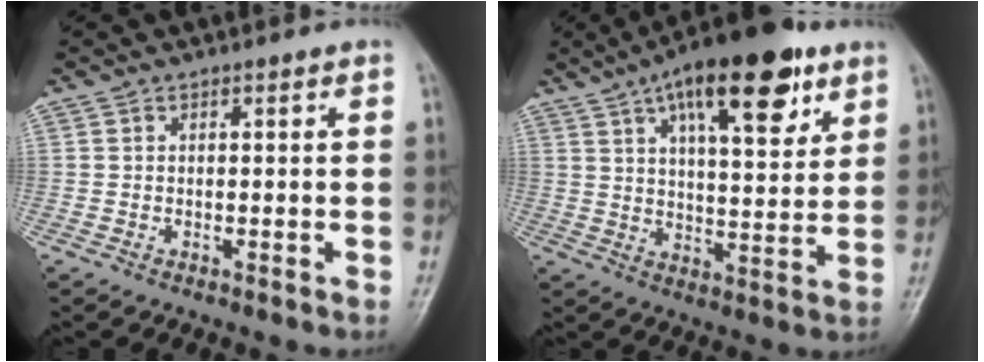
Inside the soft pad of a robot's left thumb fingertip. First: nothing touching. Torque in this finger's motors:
{"motor_torque": [0.74, 0.85, 1.86, -0.89, 0.17]}